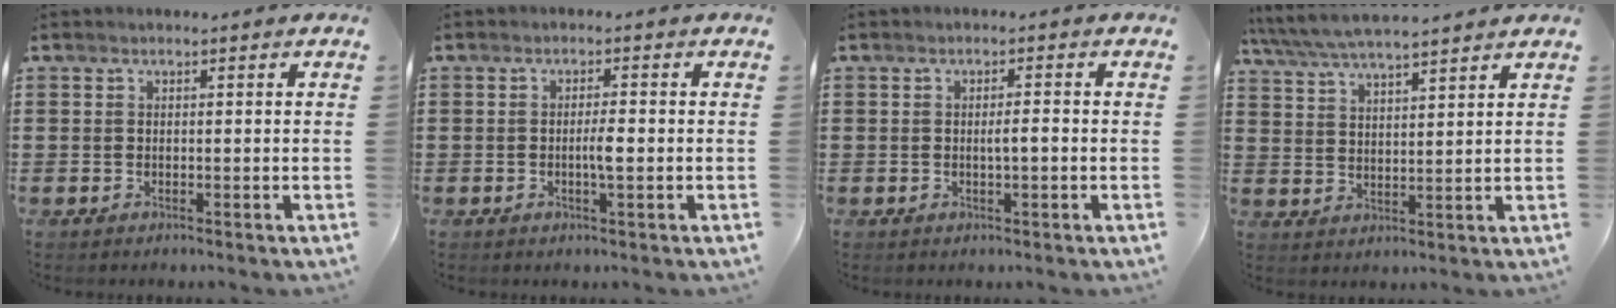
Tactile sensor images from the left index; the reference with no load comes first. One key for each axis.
{"total": 2.5, "fx": -0.4, "fy": 0.3, "fz": 2.4, "tx": -0.045, "ty": -0.001, "tz": -0.009}
{"total": 1.7, "fx": -0.3, "fy": 0.2, "fz": 1.7, "tx": -0.031, "ty": 0.001, "tz": -0.006}
{"total": 5.4, "fx": 5.0, "fy": 0.6, "fz": 1.9, "tx": -0.056, "ty": -0.022, "tz": 0.087}